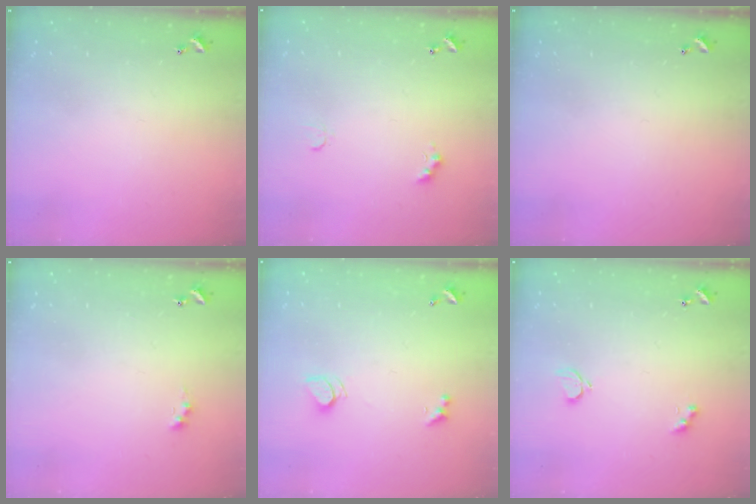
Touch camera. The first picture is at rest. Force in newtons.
{"total": 2.4, "press": 2.3, "slide": 0.5}
{"total": 0.0}
{"total": 0.8, "press": 0.7, "slide": 0.4}
{"total": 2.5, "press": 2.4, "slide": 0.6}
{"total": 2.1, "press": 2.1, "slide": 0.5}